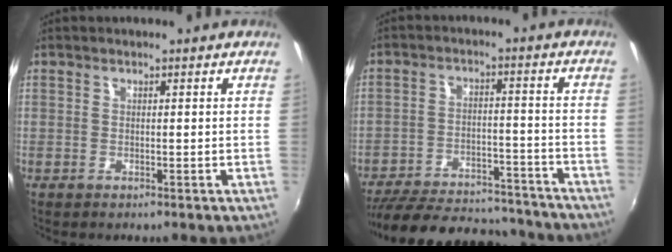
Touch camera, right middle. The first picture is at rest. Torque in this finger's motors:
{"motor_torque": [1.04, -1.10, 0.75, 0.21]}